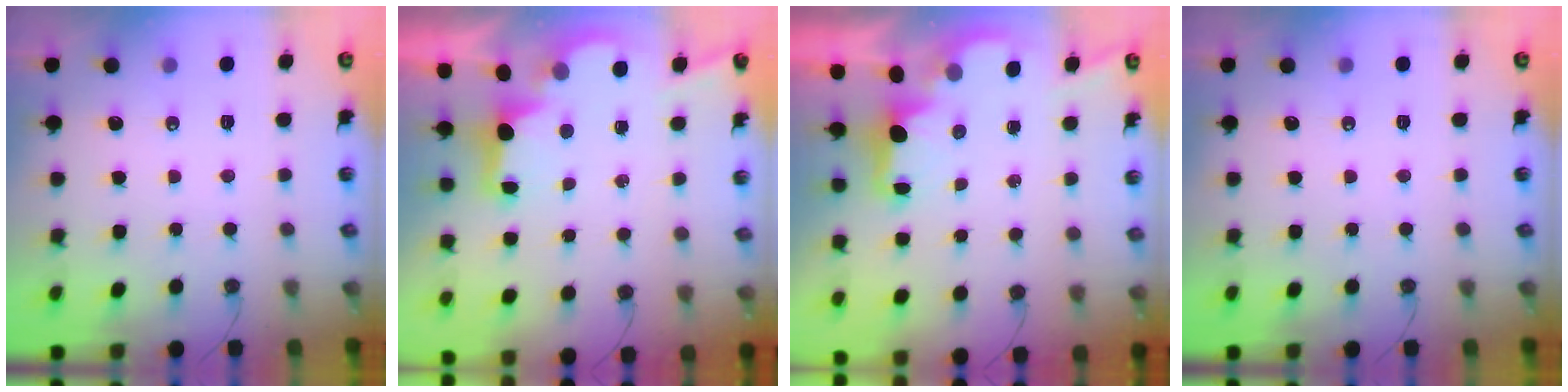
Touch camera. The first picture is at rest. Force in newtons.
{"total": 2.5, "press": 2.4, "slide": 0.9}
{"total": 1.9, "press": 1.7, "slide": 0.7}
{"total": 0.0}